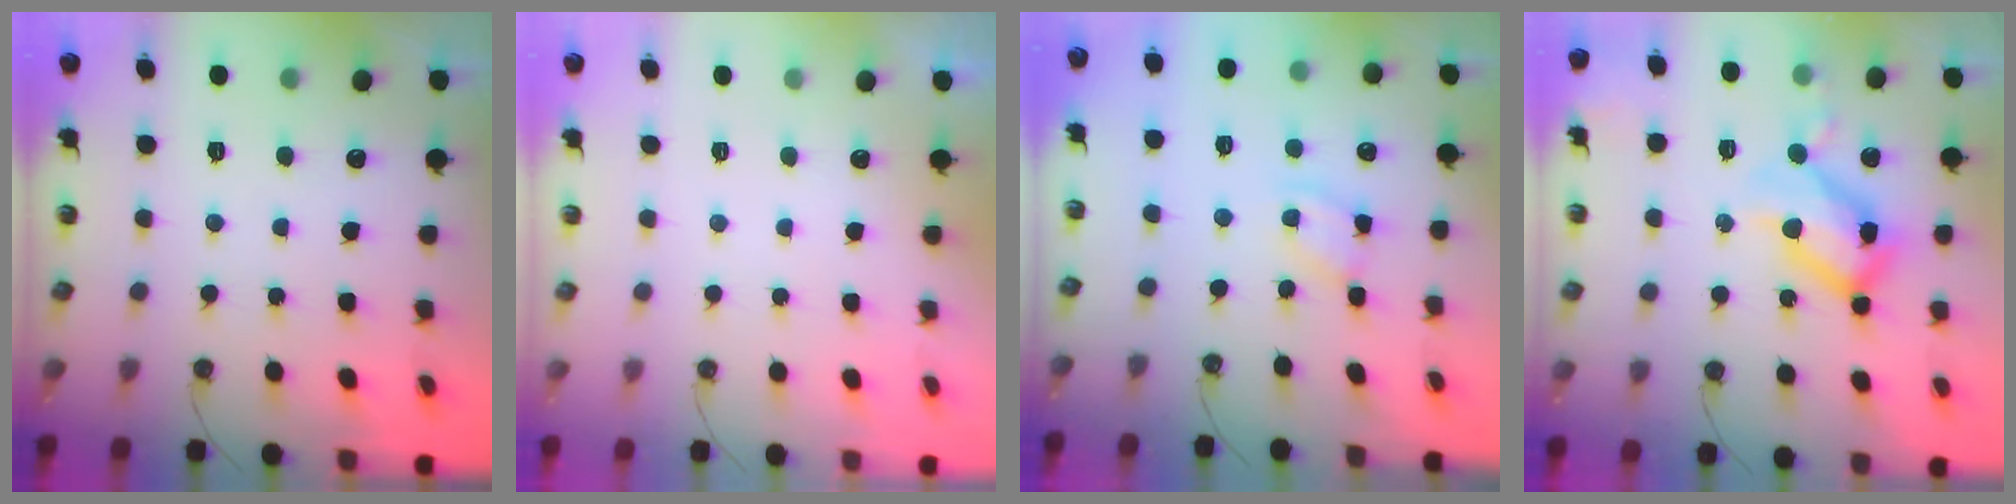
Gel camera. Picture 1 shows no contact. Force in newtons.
{"total": 0.0}
{"total": 2.9, "press": 2.9, "slide": 0.4}
{"total": 20.1, "press": 20.0, "slide": 1.8}